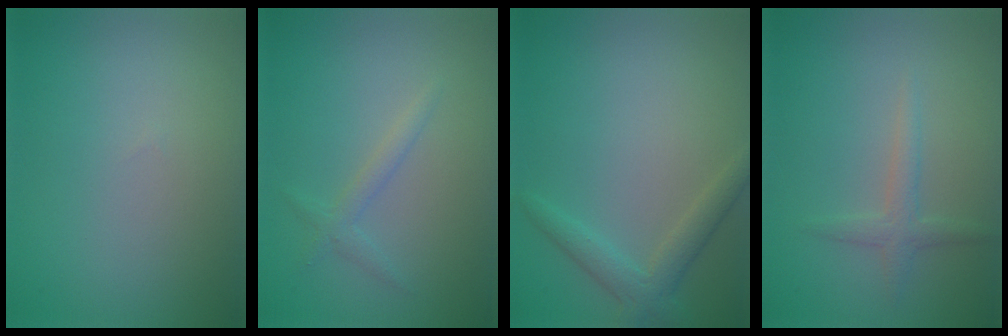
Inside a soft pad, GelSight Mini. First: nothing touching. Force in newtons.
{"total": 1.3, "press": 1.3, "slide": 0.1}
{"total": 2.6, "press": 2.5, "slide": 0.1}
{"total": 1.7, "press": 1.7, "slide": 0.1}